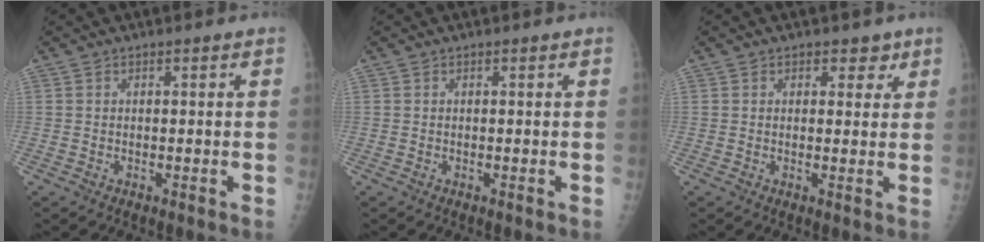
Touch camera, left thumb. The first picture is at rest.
{"total": 0.0}
{"total": 2.7, "force": [1.6, 2.0, 1.0], "torque": [0.015, -0.008, 0.016]}